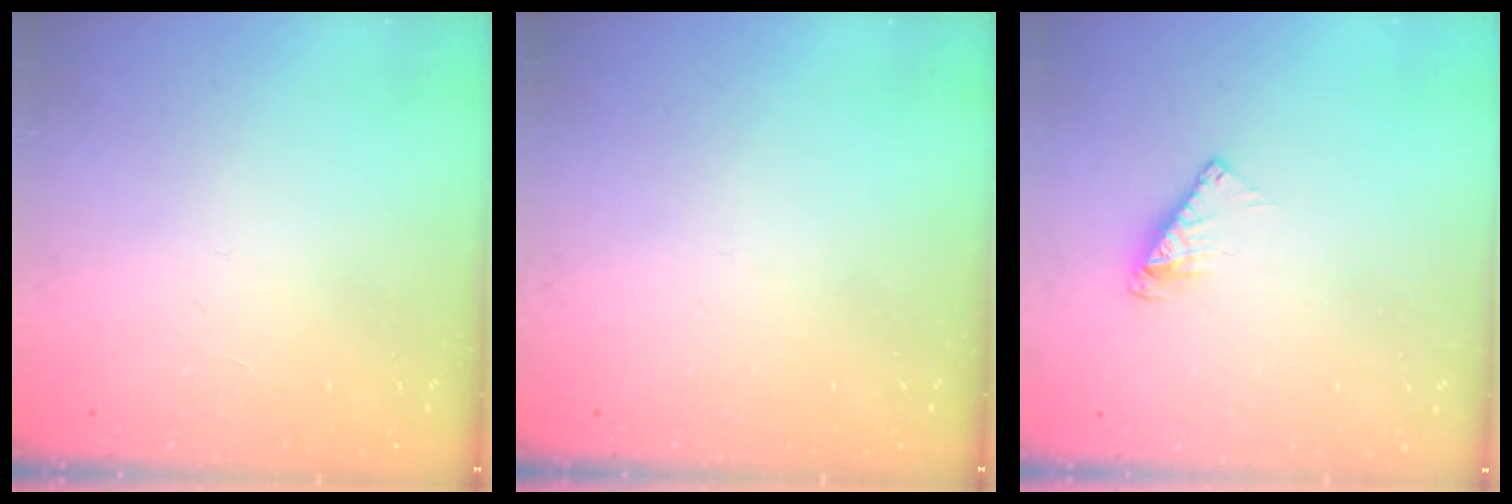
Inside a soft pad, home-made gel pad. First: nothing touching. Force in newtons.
{"total": 0.0}
{"total": 5.8, "press": 5.8, "slide": 0.3}